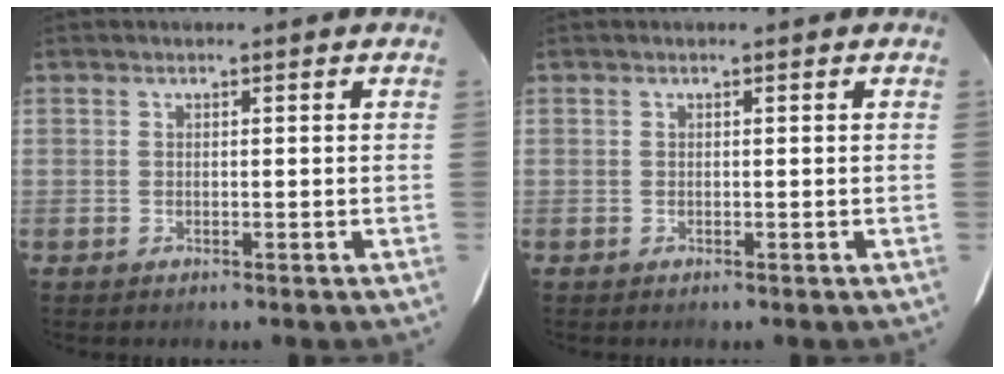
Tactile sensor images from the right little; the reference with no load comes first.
{"total": 0.0}